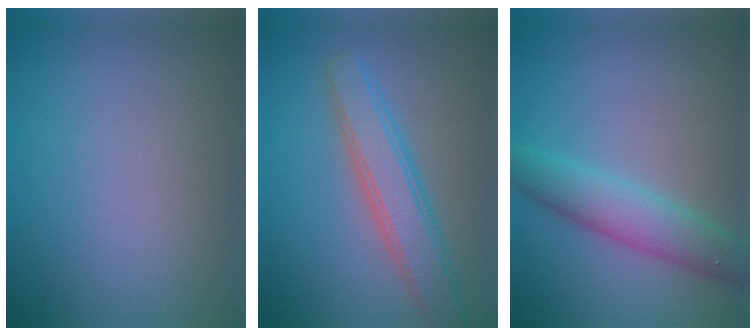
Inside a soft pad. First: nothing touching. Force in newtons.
{"total": 4.4, "press": 4.4, "slide": 0.2}
{"total": 4.3, "press": 4.3, "slide": 0.2}